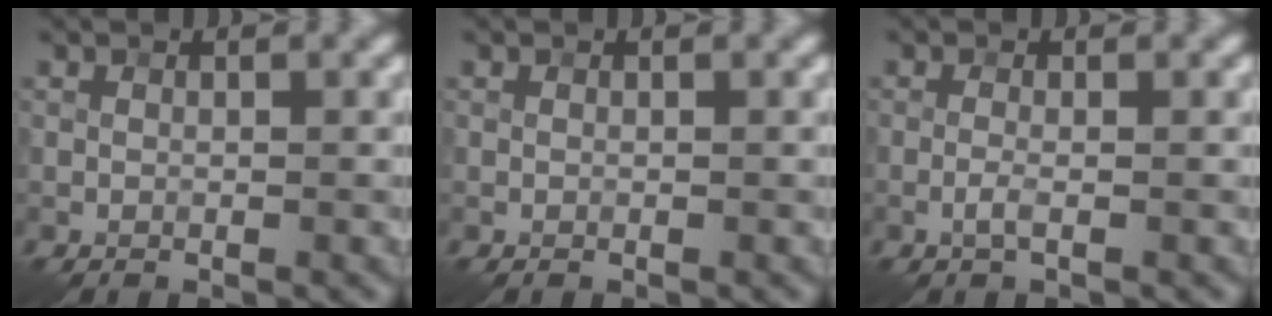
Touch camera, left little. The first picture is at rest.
{"total": 0.0}
{"total": 1.1, "force": [-0.4, 0.1, 1.0], "torque": [-0.021, 0.001, -0.011]}